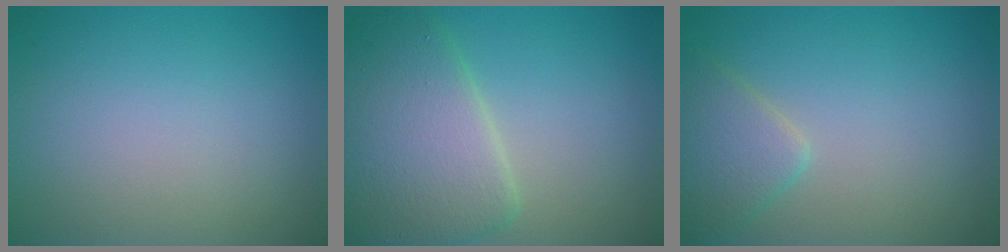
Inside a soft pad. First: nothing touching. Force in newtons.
{"total": 7.2, "press": 7.2, "slide": 0.3}
{"total": 2.8, "press": 2.8, "slide": 0.1}